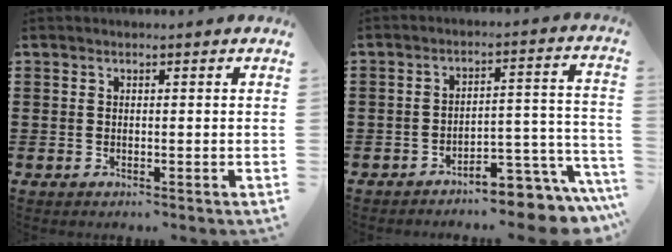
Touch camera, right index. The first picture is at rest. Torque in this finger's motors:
{"motor_torque": [0.72, 0.79, 0.42, 0.08]}